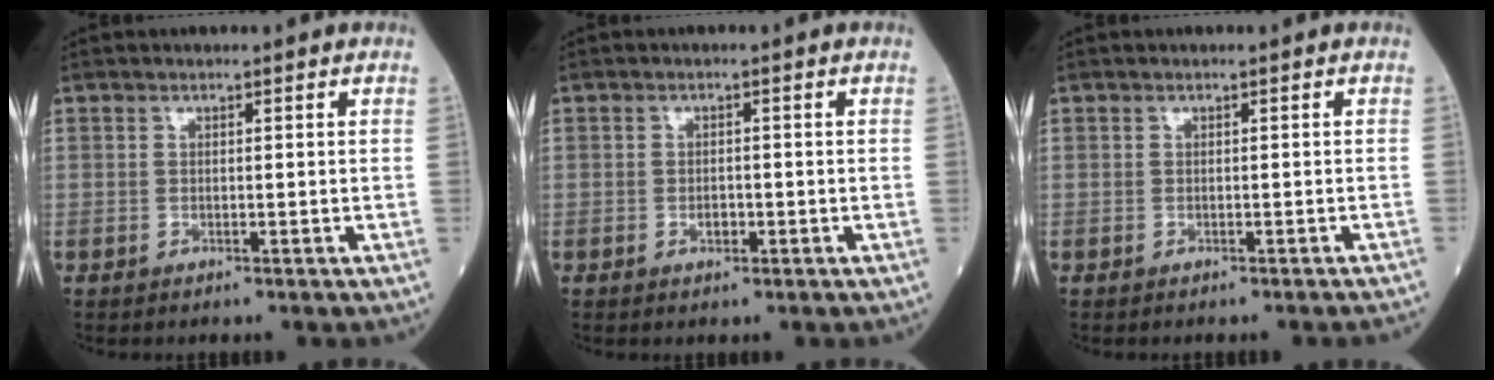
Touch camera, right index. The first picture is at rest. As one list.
[{"total": 1.3, "force": [-0.5, 0.8, 0.9], "torque": [-0.016, 0.002, -0.007]}, {"total": 1.9, "force": [-1.7, -0.3, 0.6], "torque": [-0.004, -0.001, -0.020]}]